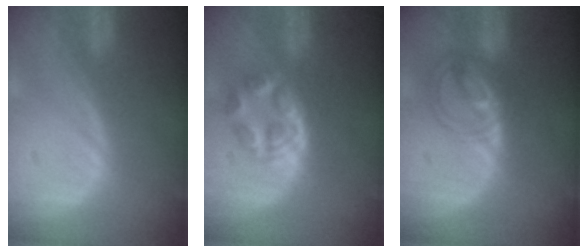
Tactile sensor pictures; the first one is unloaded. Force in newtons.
{"total": 6.3, "press": 5.3, "slide": 3.4}
{"total": 5.8, "press": 5.7, "slide": 0.5}